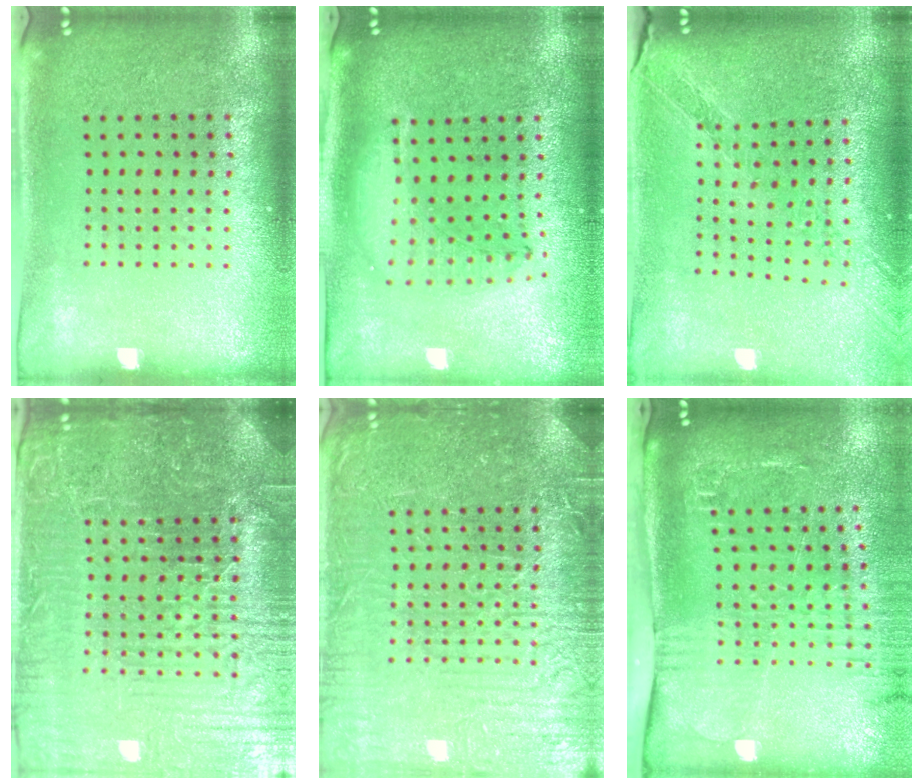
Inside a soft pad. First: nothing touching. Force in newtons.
{"total": 1.3, "press": 1.2, "slide": 0.4}
{"total": 1.1, "press": 1.1, "slide": 0.1}
{"total": 6.4, "press": 5.8, "slide": 2.7}
{"total": 7.3, "press": 7.3, "slide": 1.0}
{"total": 2.6, "press": 2.1, "slide": 1.6}